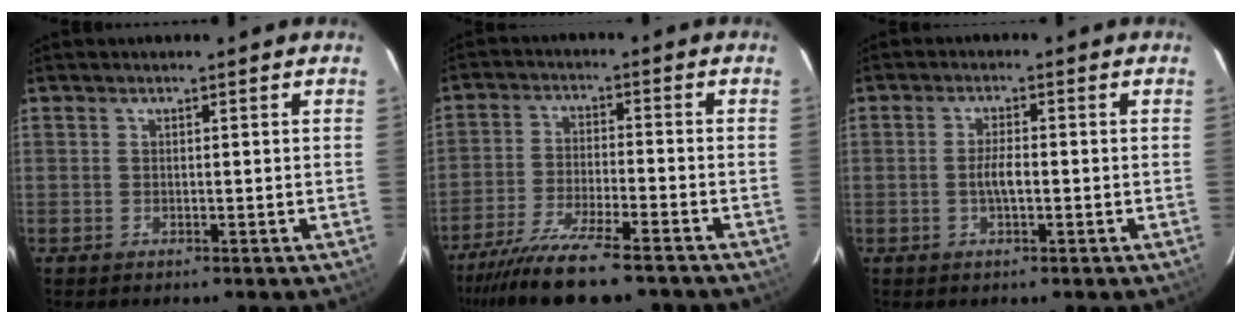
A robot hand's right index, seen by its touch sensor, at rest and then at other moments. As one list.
[{"total": 14.7, "force": [-12.1, 2.6, 8.1], "torque": [-0.175, -0.030, -0.207]}, {"total": 3.1, "force": [-0.6, 0.8, 2.9], "torque": [-0.055, 0.001, -0.011]}]